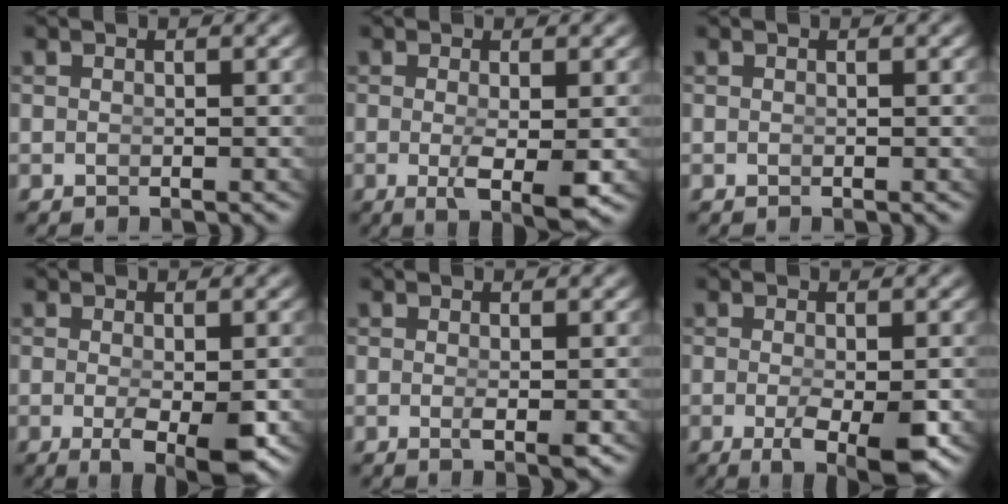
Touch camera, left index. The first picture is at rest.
{"total": 3.9, "force": [-1.2, 0.5, 3.6], "torque": [-0.061, -0.027, -0.007]}
{"total": 0.0}
{"total": 4.9, "force": [-2.1, 1.3, 4.2], "torque": [-0.063, -0.029, -0.022]}
{"total": 1.4, "force": [-0.4, -0.2, 1.3], "torque": [-0.020, -0.009, -0.003]}
{"total": 5.5, "force": [-2.6, 1.6, 4.6], "torque": [-0.071, -0.030, -0.029]}